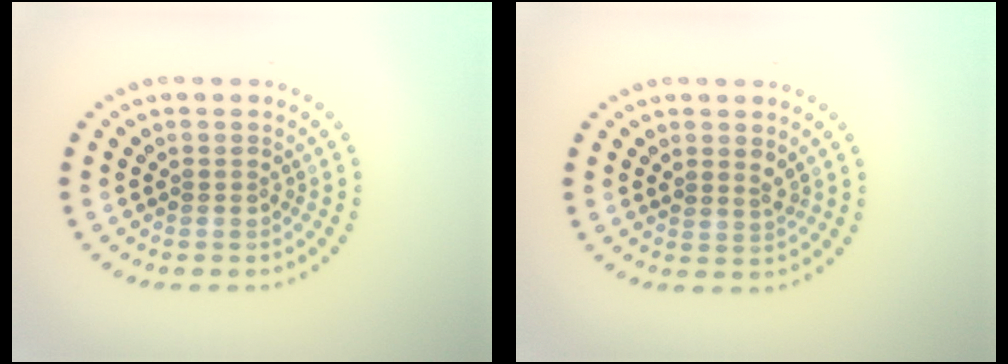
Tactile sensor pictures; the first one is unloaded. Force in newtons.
{"total": 1.4, "press": 1.1, "slide": 0.9}